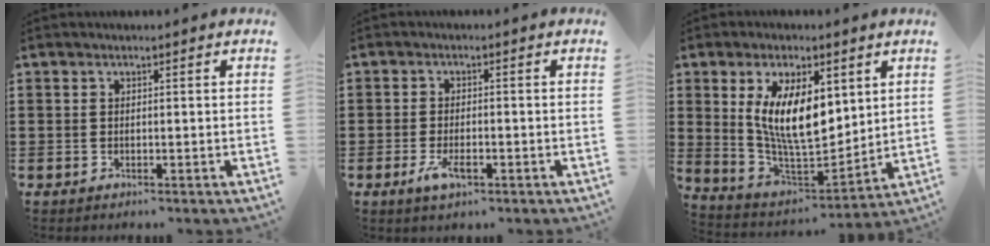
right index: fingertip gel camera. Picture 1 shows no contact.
{"total": 3.5, "force": [-1.3, 1.4, 2.9], "torque": [-0.061, -0.002, -0.025]}
{"total": 11.6, "force": [3.7, 5.4, 9.5], "torque": [-0.195, -0.003, 0.066]}